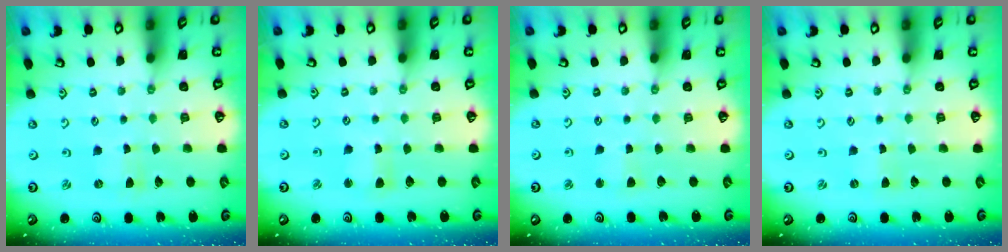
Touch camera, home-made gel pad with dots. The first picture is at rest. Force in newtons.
{"total": 3.1, "press": 3.1, "slide": 0.4}
{"total": 2.4, "press": 2.4, "slide": 0.3}
{"total": 0.0}